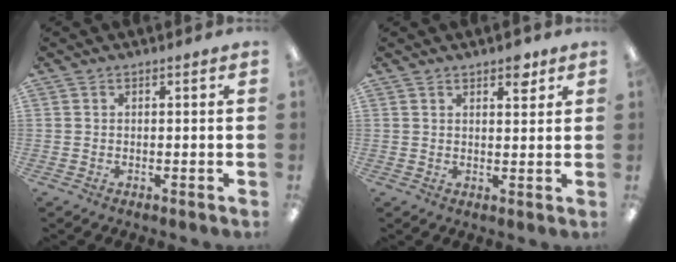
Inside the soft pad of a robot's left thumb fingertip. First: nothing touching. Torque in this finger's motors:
{"motor_torque": [-0.06, 0.09, -0.41, 0.32, 0.05]}